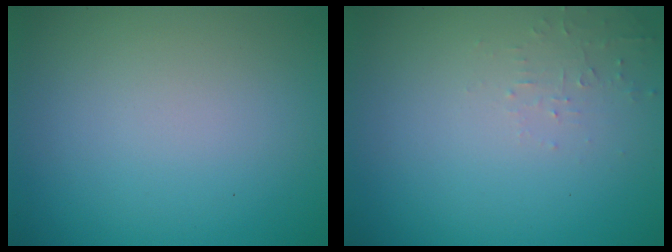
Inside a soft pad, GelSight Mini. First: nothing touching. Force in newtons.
{"total": 1.2, "press": 1.2, "slide": 0.3}